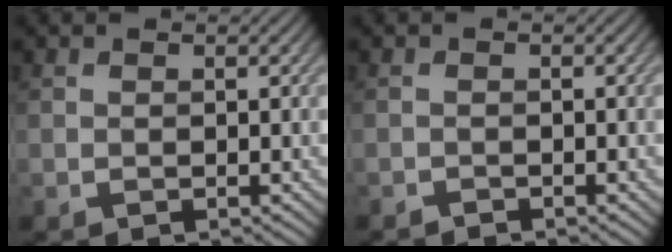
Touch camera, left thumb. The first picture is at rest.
{"total": 0.8, "force": [-0.8, 0.0, 0.1], "torque": [0.000, -0.001, -0.016]}